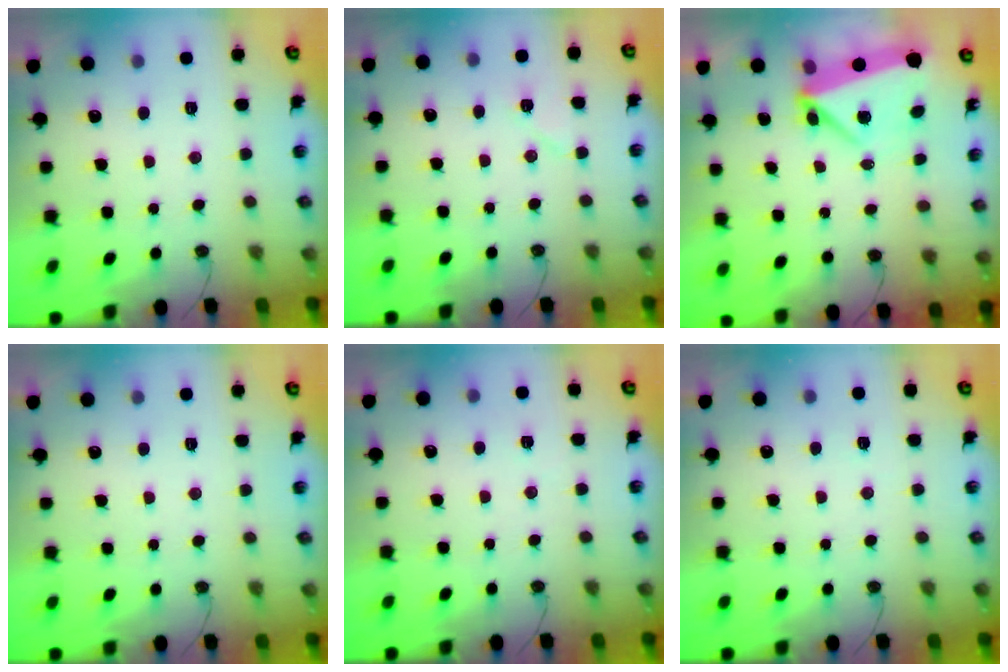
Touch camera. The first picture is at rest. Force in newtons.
{"total": 5.7, "press": 5.5, "slide": 1.3}
{"total": 5.8, "press": 5.8, "slide": 0.3}
{"total": 0.0}
{"total": 2.2, "press": 2.1, "slide": 0.7}
{"total": 2.5, "press": 1.8, "slide": 1.7}